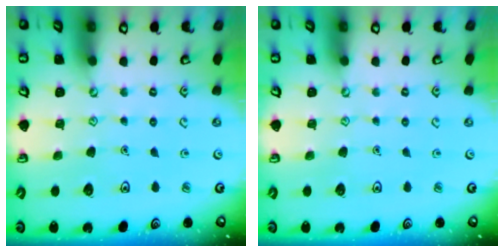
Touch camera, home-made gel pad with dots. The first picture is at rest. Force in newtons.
{"total": 0.0}